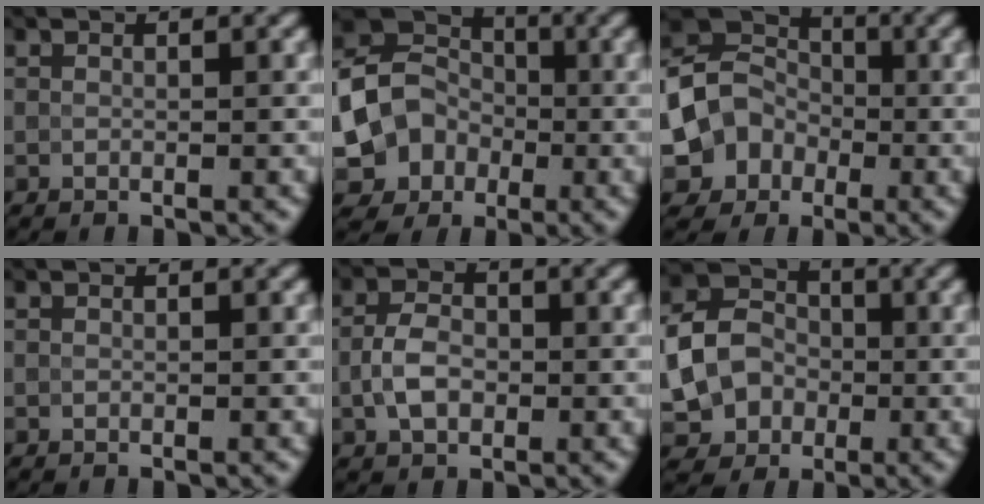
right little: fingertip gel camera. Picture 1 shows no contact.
{"total": 10.9, "force": [-2.9, 9.8, 3.7], "torque": [-0.079, -0.015, -0.070]}
{"total": 7.5, "force": [-2.1, 6.7, 2.6], "torque": [-0.042, 0.000, -0.060]}
{"total": 0.0}
{"total": 2.9, "force": [-0.4, 2.0, 2.1], "torque": [-0.044, 0.002, -0.010]}
{"total": 6.7, "force": [-0.7, 5.7, 3.5], "torque": [-0.072, -0.006, -0.016]}